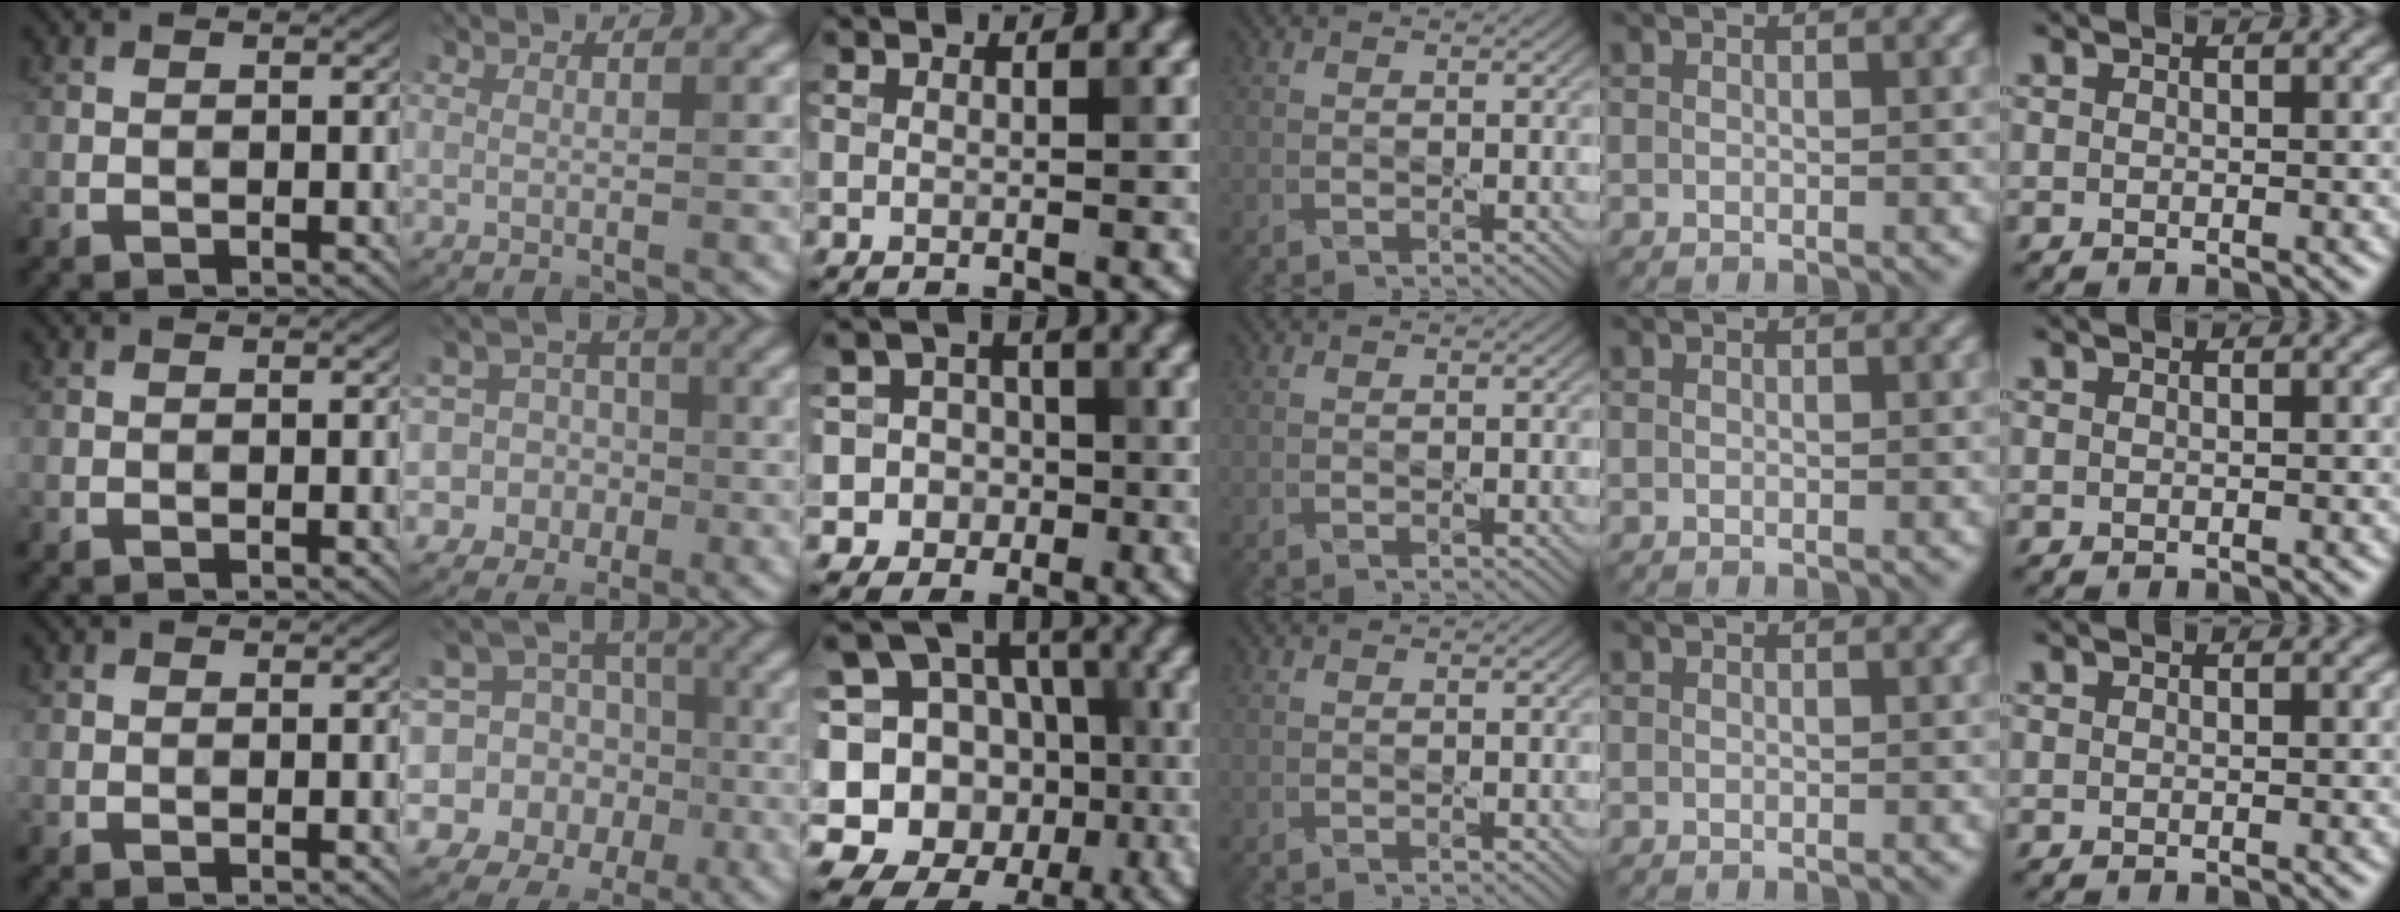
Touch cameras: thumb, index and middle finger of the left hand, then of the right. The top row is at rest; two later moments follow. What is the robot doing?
{"motion": "press", "object": "memory foam"}